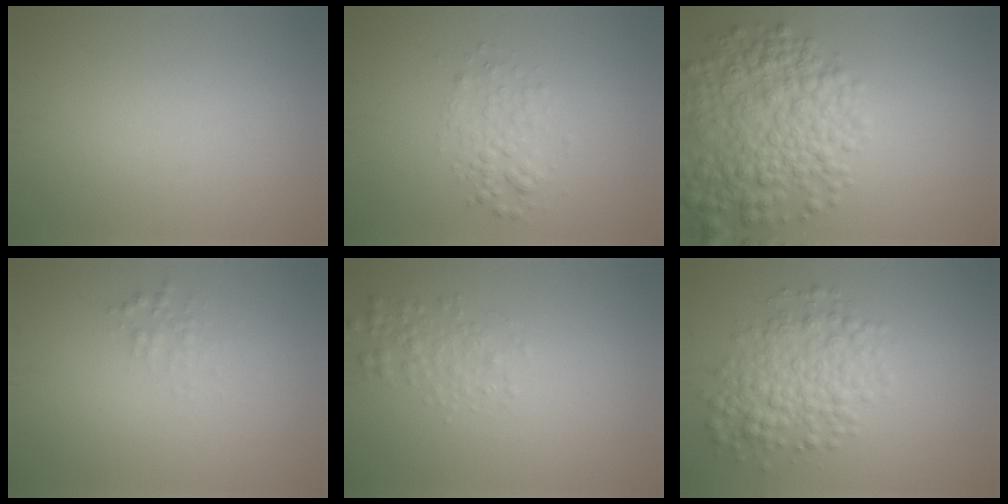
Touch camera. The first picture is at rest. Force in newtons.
{"total": 2.2, "press": 2.2, "slide": 0.1}
{"total": 7.4, "press": 7.4, "slide": 0.3}
{"total": 1.0, "press": 1.0, "slide": 0.0}
{"total": 1.8, "press": 1.8, "slide": 0.0}
{"total": 5.1, "press": 5.1, "slide": 0.1}